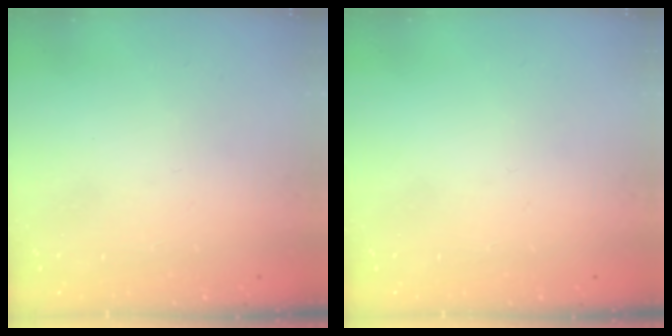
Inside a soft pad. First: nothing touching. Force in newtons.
{"total": 0.0}